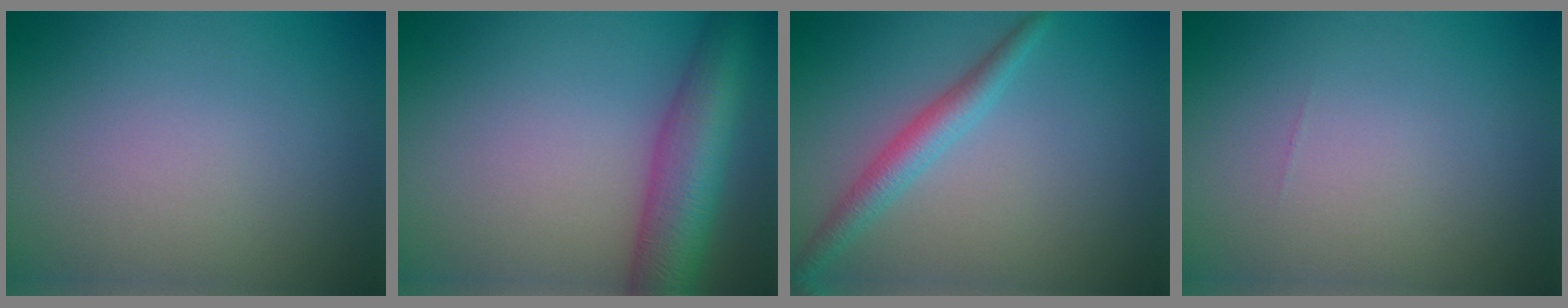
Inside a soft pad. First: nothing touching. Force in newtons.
{"total": 8.2, "press": 8.2, "slide": 0.4}
{"total": 2.8, "press": 2.8, "slide": 0.0}
{"total": 0.0}